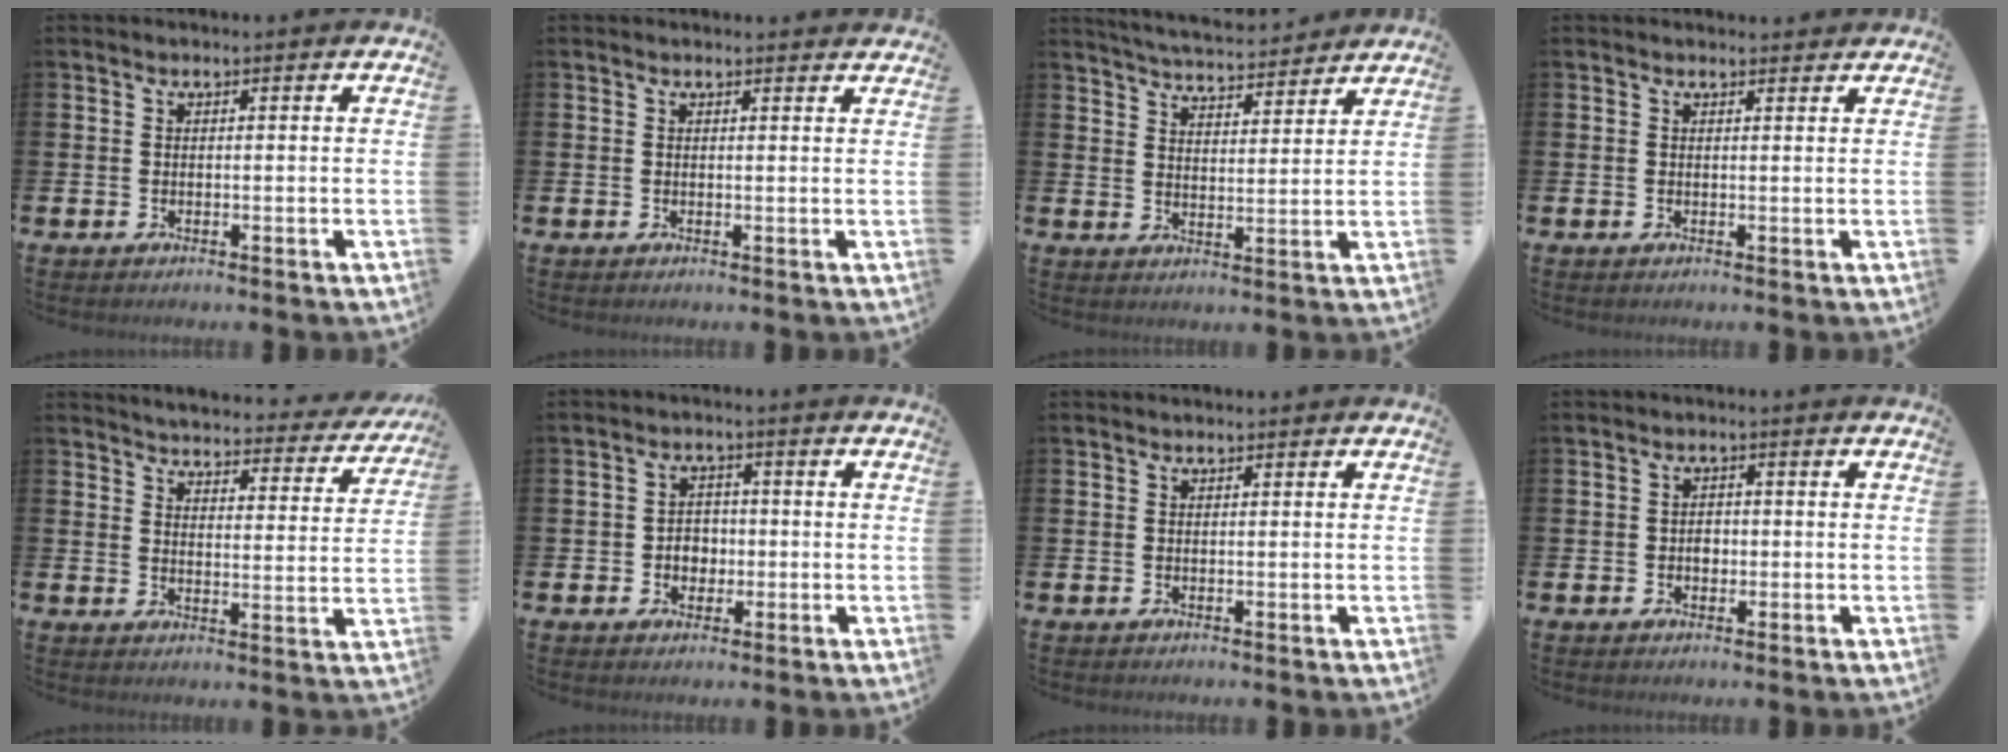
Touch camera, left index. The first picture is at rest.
{"total": 0.8, "force": [0.8, 0.1, 0.1], "torque": [0.009, -0.004, 0.013]}
{"total": 5.2, "force": [5.2, 0.4, 0.5], "torque": [-0.033, -0.031, 0.093]}
{"total": 0.8, "force": [0.8, 0.2, 0.1], "torque": [0.006, 0.000, 0.013]}
{"total": 4.1, "force": [4.0, 0.5, 0.3], "torque": [-0.020, -0.036, 0.064]}
{"total": 3.0, "force": [-0.5, 2.6, 1.3], "torque": [-0.020, 0.004, -0.017]}
{"total": 0.0}
{"total": 1.6, "force": [-0.3, 1.3, 0.9], "torque": [-0.007, 0.002, -0.009]}